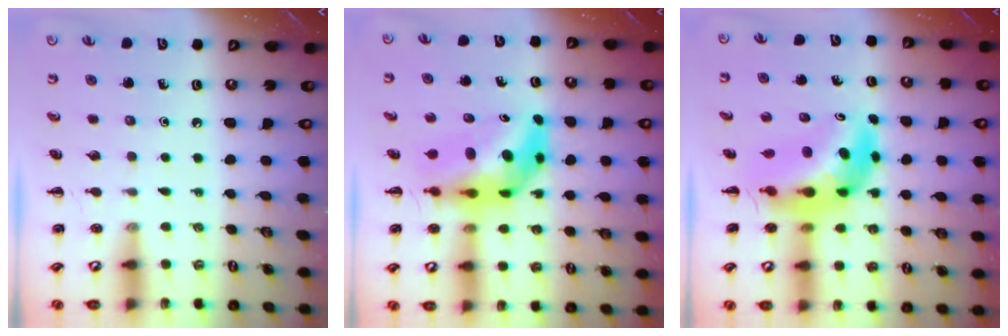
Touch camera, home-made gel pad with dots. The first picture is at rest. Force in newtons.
{"total": 9.9, "press": 9.3, "slide": 3.3}
{"total": 9.0, "press": 8.6, "slide": 2.6}